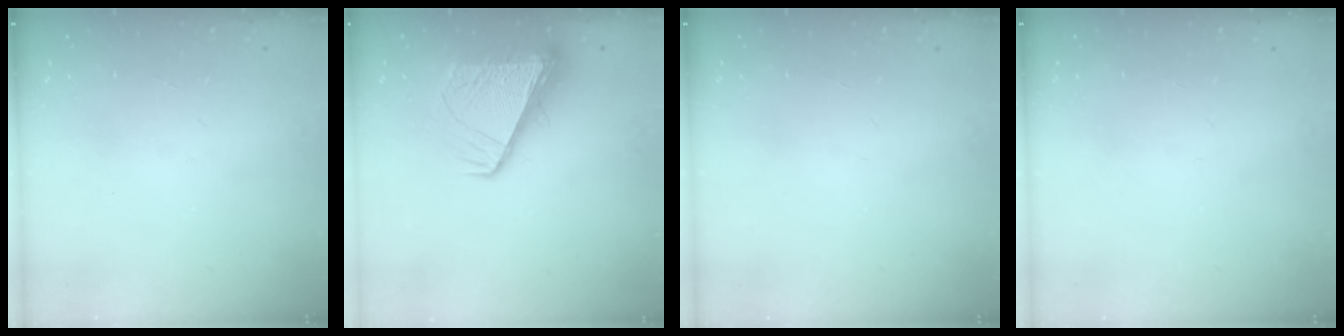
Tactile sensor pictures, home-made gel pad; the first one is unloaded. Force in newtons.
{"total": 10.0, "press": 9.9, "slide": 1.1}
{"total": 0.0}
{"total": 0.0}